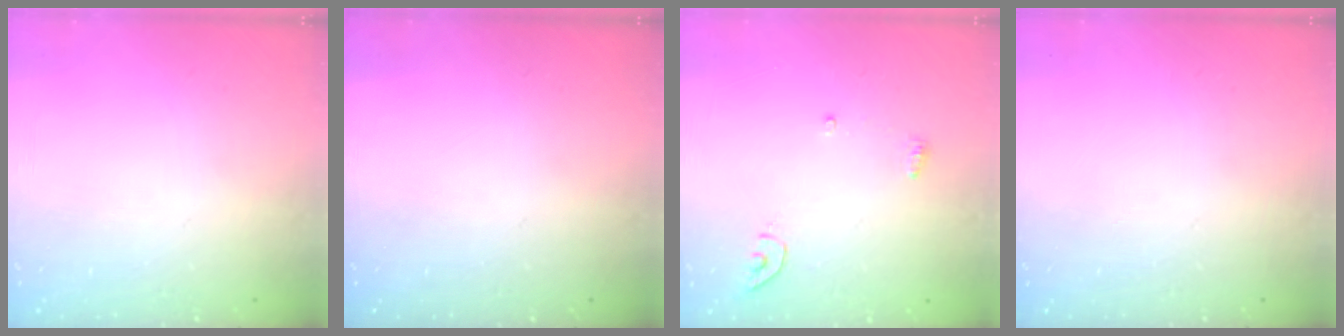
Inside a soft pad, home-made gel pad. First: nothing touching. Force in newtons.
{"total": 0.0}
{"total": 3.8, "press": 3.7, "slide": 0.3}
{"total": 0.0}